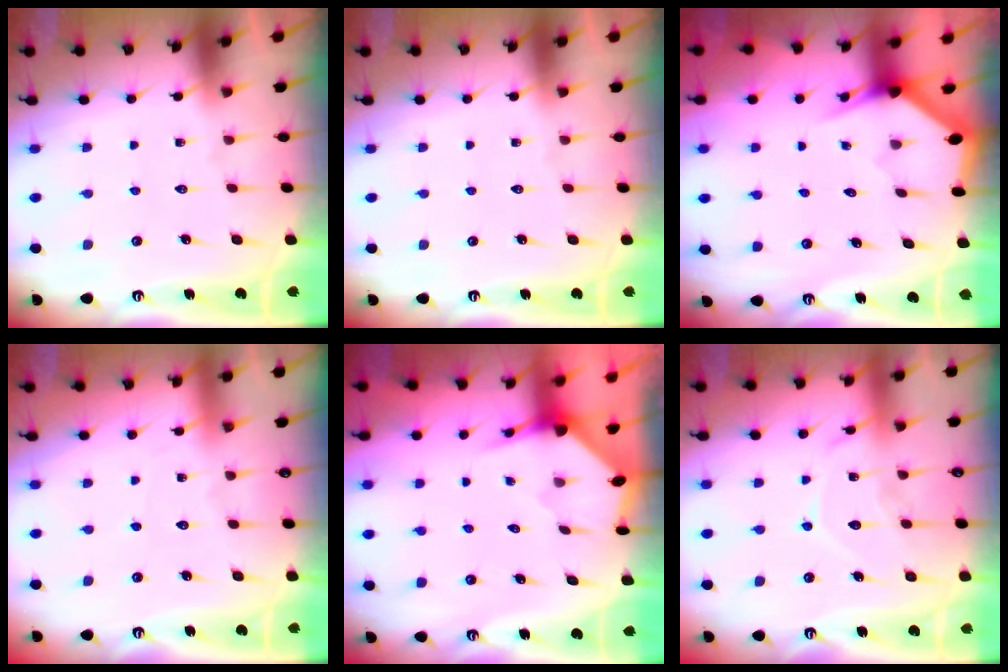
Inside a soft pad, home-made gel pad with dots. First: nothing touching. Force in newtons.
{"total": 0.0}
{"total": 3.0, "press": 3.0, "slide": 0.2}
{"total": 3.5, "press": 3.4, "slide": 0.7}
{"total": 3.4, "press": 3.4, "slide": 0.3}
{"total": 11.7, "press": 11.6, "slide": 0.9}